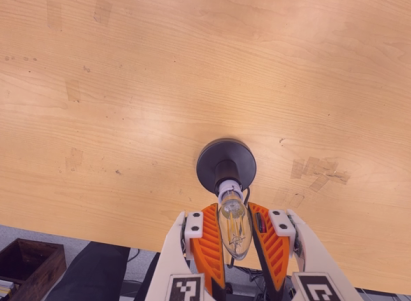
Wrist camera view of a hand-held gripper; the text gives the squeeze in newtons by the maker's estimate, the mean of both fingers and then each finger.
{"total": 9.5, "left": 8.9, "right": 10.1}